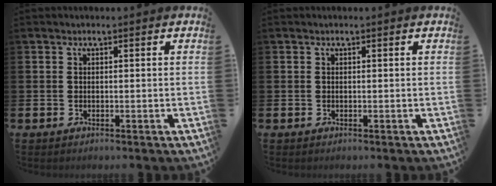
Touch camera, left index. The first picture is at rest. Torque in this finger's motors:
{"motor_torque": [-0.09, 0.09, -0.04, 0.01]}